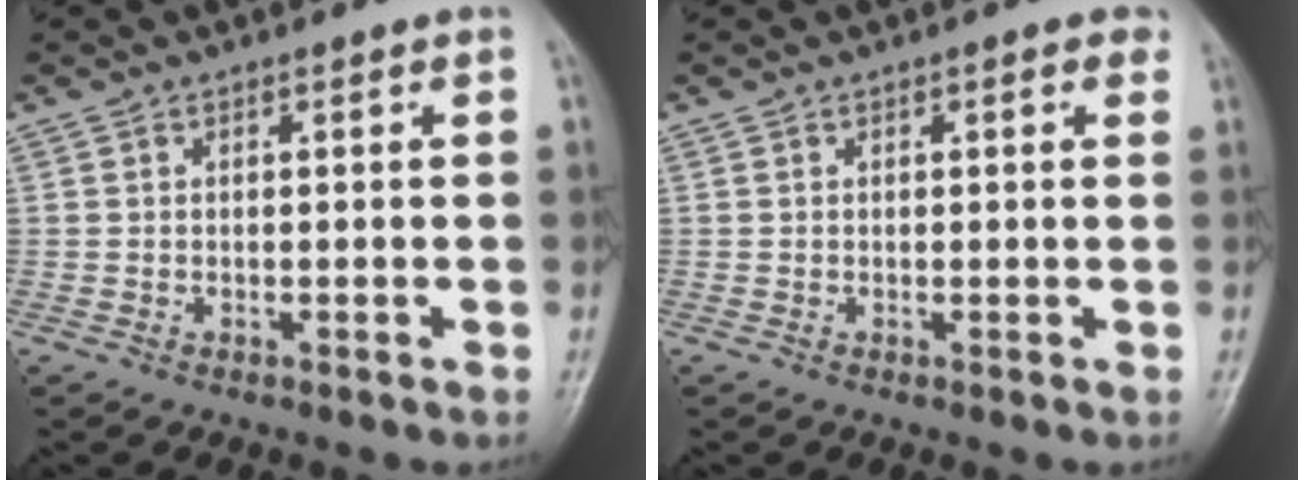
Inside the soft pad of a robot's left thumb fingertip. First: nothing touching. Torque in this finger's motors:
{"motor_torque": [-0.10, 0.00, 0.07, 0.13, 0.05]}